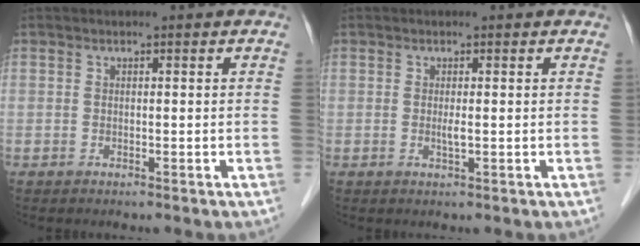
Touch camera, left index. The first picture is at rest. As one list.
[{"total": 1.0, "force": [-0.2, 0.0, 1.0], "torque": [-0.023, -0.006, -0.002]}]